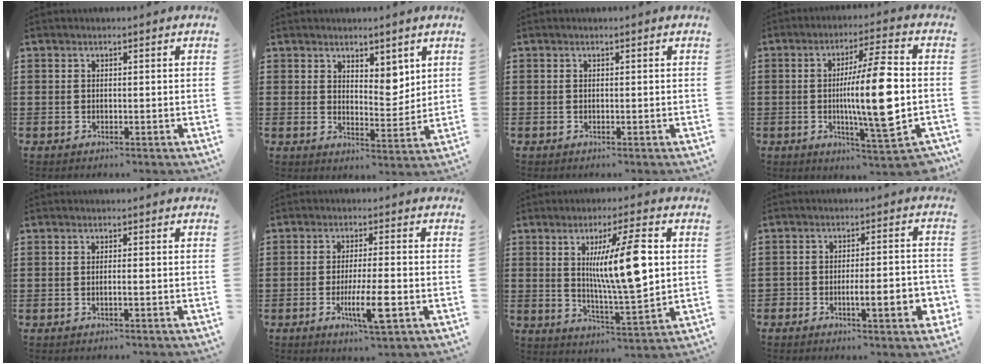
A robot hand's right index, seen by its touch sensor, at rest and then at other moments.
{"total": 4.7, "force": [3.3, 2.6, 2.0], "torque": [-0.033, -0.008, 0.059]}
{"total": 0.0}
{"total": 13.0, "force": [-1.1, 2.1, 12.8], "torque": [-0.199, -0.013, -0.023]}
{"total": 1.1, "force": [-0.5, -0.2, 0.9], "torque": [-0.016, -0.006, -0.008]}
{"total": 7.5, "force": [-2.5, 1.0, 7.0], "torque": [-0.131, -0.016, -0.045]}
{"total": 11.9, "force": [2.4, 1.9, 11.5], "torque": [-0.198, -0.001, 0.034]}
{"total": 6.3, "force": [-2.6, 2.0, 5.4], "torque": [-0.080, -0.002, -0.044]}